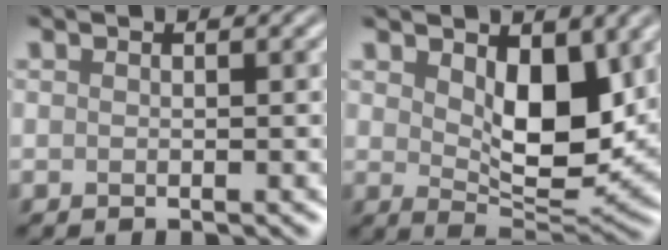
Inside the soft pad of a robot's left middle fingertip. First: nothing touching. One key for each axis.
{"total": 6.4, "fx": 1.9, "fy": 3.2, "fz": 5.1, "tx": -0.086, "ty": -0.015, "tz": 0.039}